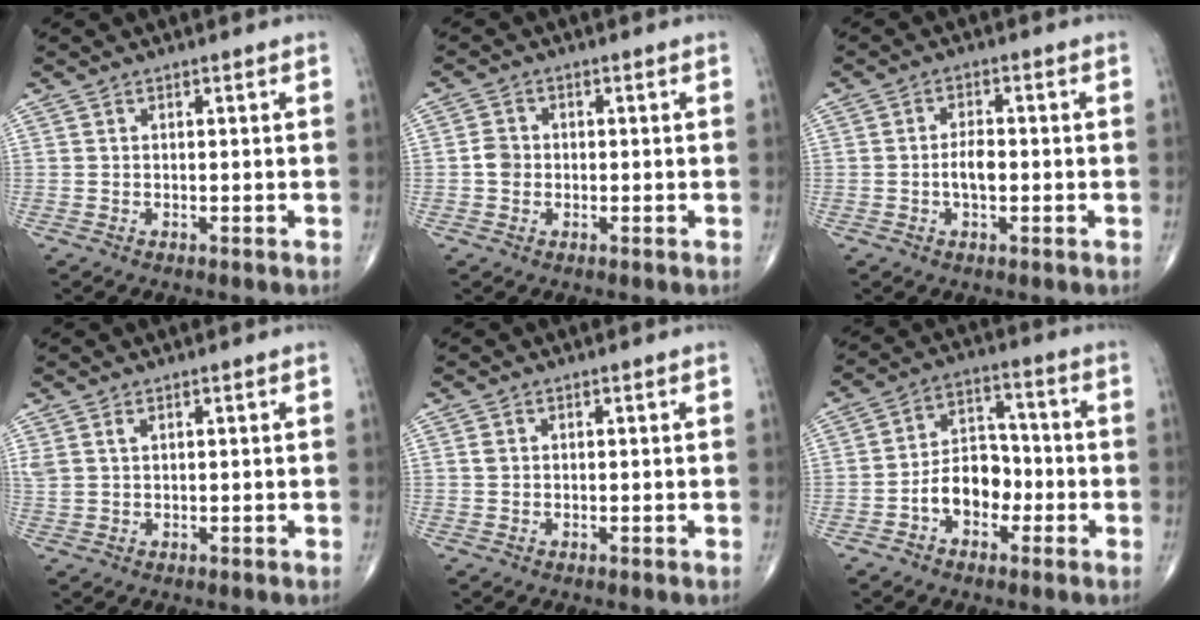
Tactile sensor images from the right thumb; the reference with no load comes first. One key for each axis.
{"total": 2.7, "fx": -0.4, "fy": 2.4, "fz": 1.2, "tx": -0.014, "ty": 0.007, "tz": -0.011}
{"total": 3.6, "fx": -0.7, "fy": 1.7, "fz": 3.0, "tx": -0.053, "ty": 0.007, "tz": -0.015}
{"total": 1.9, "fx": 1.1, "fy": 0.9, "fz": 1.3, "tx": -0.035, "ty": 0.008, "tz": 0.031}
{"total": 0.8, "fx": 0.2, "fy": 0.7, "fz": 0.4, "tx": -0.008, "ty": 0.003, "tz": 0.005}
{"total": 9.2, "fx": -3.0, "fy": 6.4, "fz": 6.0, "tx": -0.068, "ty": 0.041, "tz": -0.061}